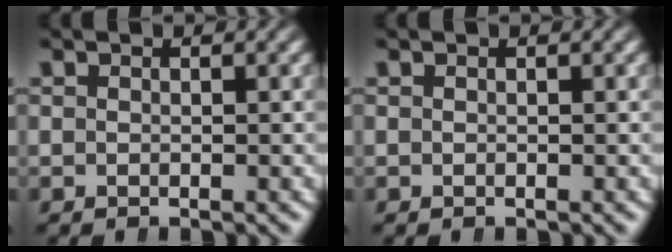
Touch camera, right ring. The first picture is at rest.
{"total": 0.0}